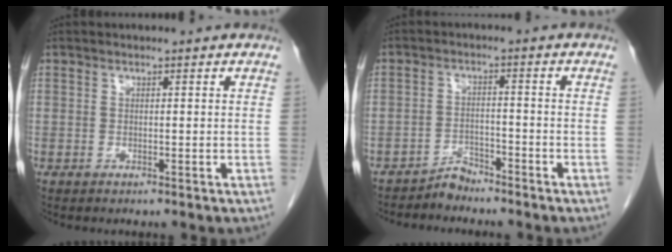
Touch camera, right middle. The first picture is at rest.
{"total": 2.8, "force": [-2.8, 0.6, -0.3], "torque": [0.010, -0.005, -0.050]}